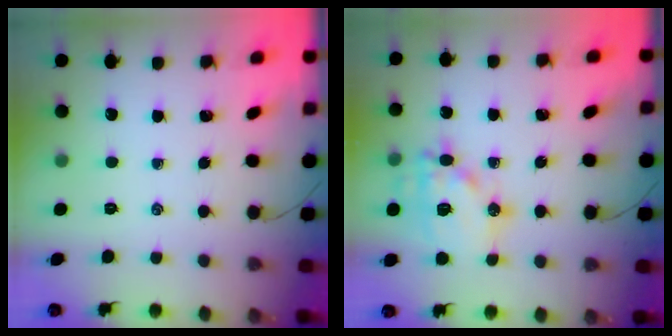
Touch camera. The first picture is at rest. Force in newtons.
{"total": 15.6, "press": 15.5, "slide": 2.1}